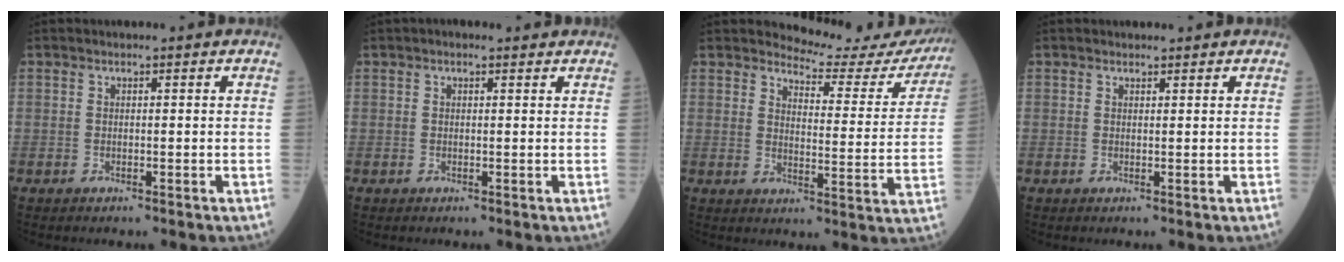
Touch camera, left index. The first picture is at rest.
{"total": 1.4, "force": [1.1, 0.6, 0.7], "torque": [-0.010, 0.013, 0.013]}
{"total": 14.3, "force": [14.2, 1.5, 1.2], "torque": [0.005, -0.082, 0.150]}
{"total": 1.0, "force": [0.9, 0.3, 0.0], "torque": [0.001, 0.000, 0.013]}